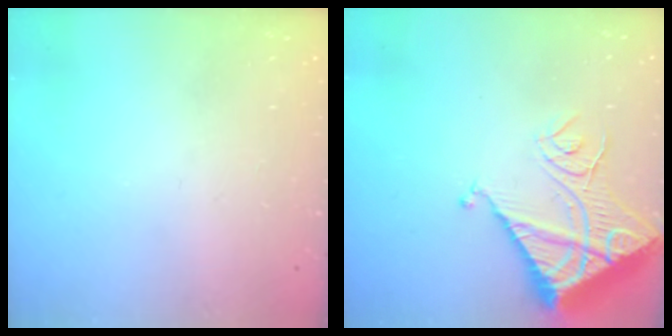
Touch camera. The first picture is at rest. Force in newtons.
{"total": 15.5, "press": 15.4, "slide": 1.6}